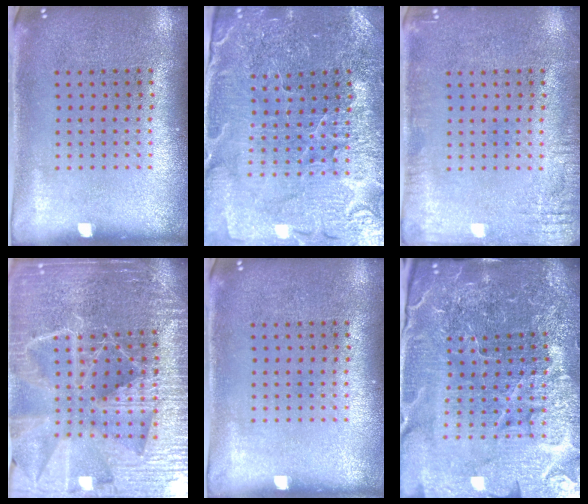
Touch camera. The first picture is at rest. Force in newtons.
{"total": 3.4, "press": 3.4, "slide": 0.3}
{"total": 2.0, "press": 2.0, "slide": 0.2}
{"total": 5.7, "press": 5.1, "slide": 2.6}
{"total": 0.0}
{"total": 6.7, "press": 5.9, "slide": 3.1}